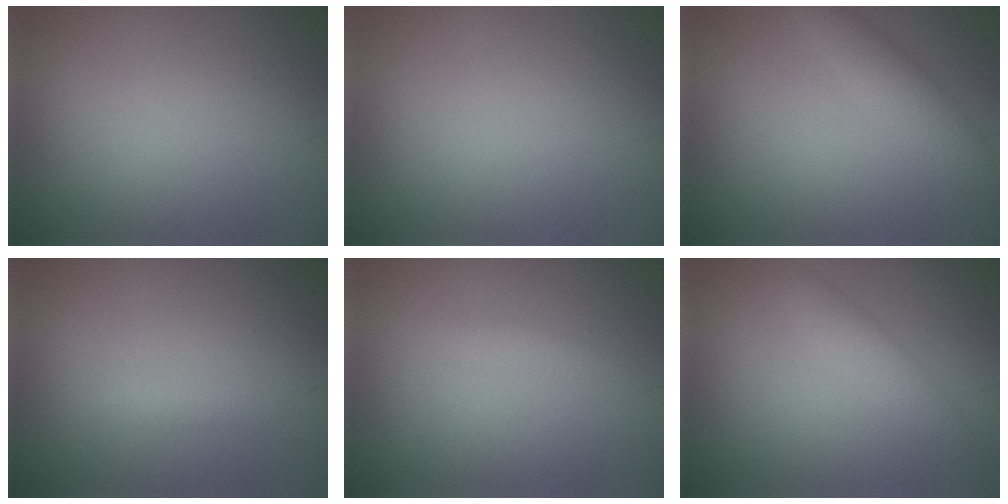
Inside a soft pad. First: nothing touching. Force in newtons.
{"total": 0.0}
{"total": 2.5, "press": 2.5, "slide": 0.2}
{"total": 0.8, "press": 0.8, "slide": 0.1}
{"total": 0.9, "press": 0.9, "slide": 0.1}
{"total": 2.3, "press": 2.3, "slide": 0.1}